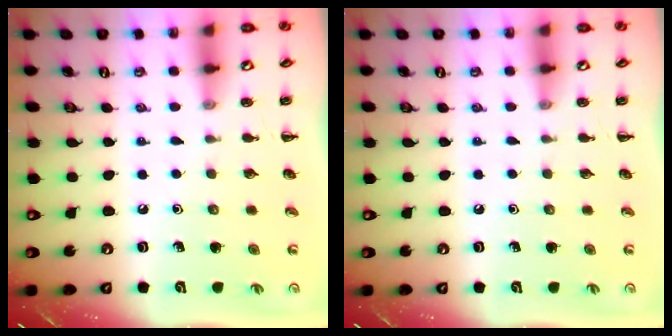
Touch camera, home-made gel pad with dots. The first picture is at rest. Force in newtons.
{"total": 0.0}